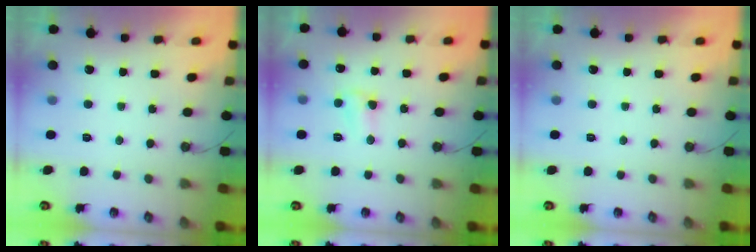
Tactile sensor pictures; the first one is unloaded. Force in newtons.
{"total": 5.4, "press": 5.4, "slide": 0.5}
{"total": 0.0}